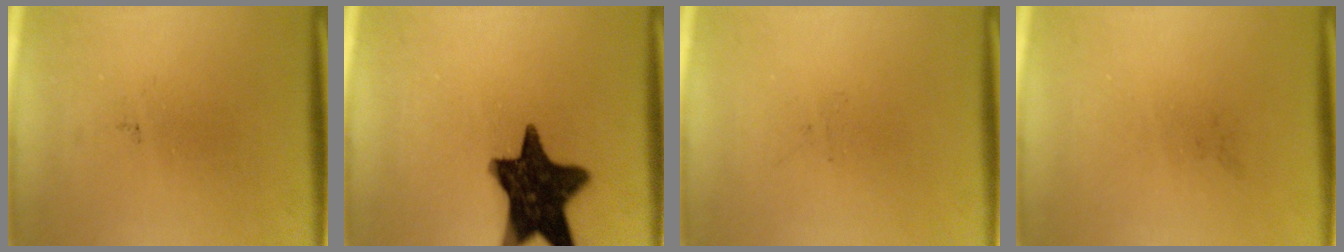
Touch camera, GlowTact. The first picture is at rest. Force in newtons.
{"total": 15.7}
{"total": 0.0}
{"total": 0.0}